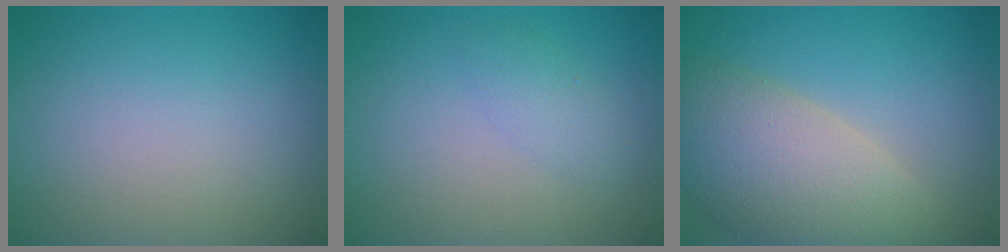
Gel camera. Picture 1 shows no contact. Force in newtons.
{"total": 0.7, "press": 0.7, "slide": 0.1}
{"total": 8.8, "press": 8.7, "slide": 1.0}